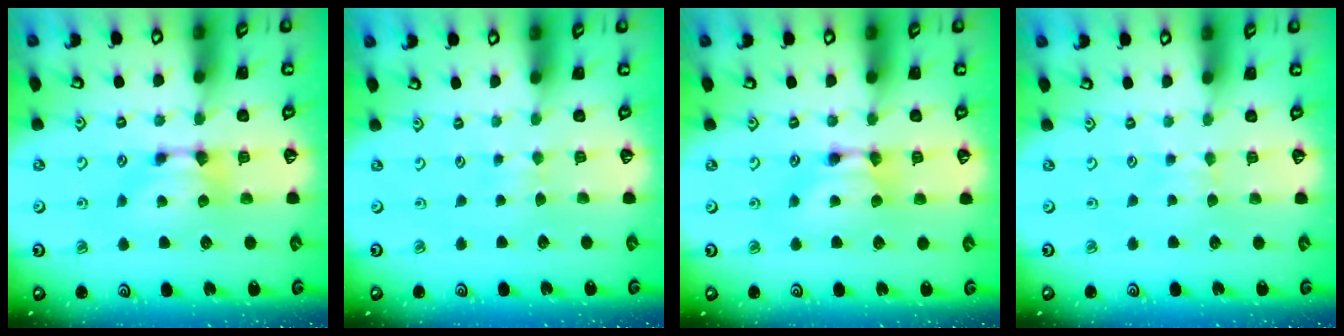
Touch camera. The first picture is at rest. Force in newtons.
{"total": 4.6, "press": 4.5, "slide": 0.2}
{"total": 1.7, "press": 1.7, "slide": 0.1}
{"total": 2.1, "press": 2.1, "slide": 0.4}